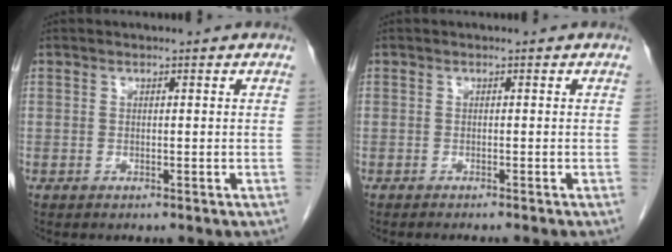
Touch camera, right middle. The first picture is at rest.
{"total": 3.1, "force": [-2.7, -0.3, 1.4], "torque": [-0.013, 0.001, -0.035]}